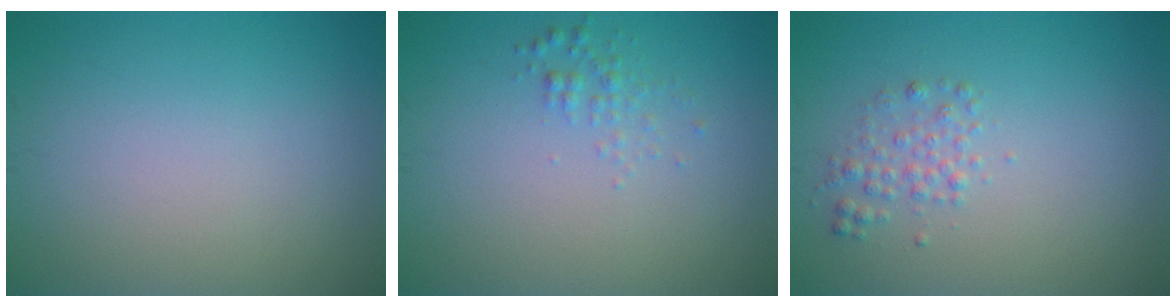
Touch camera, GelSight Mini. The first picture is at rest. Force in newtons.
{"total": 1.1, "press": 1.1, "slide": 0.0}
{"total": 1.6, "press": 1.6, "slide": 0.0}